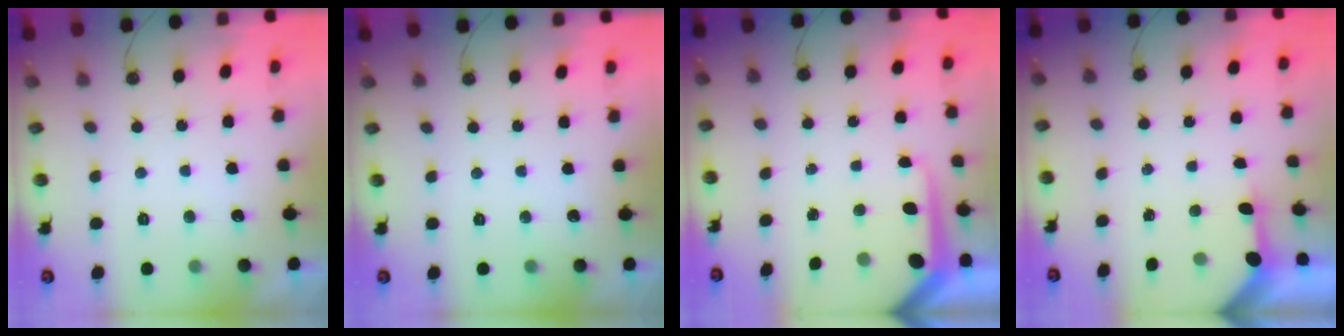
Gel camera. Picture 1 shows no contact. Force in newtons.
{"total": 0.0}
{"total": 7.8, "press": 7.8, "slide": 0.2}
{"total": 3.2, "press": 3.2, "slide": 0.3}